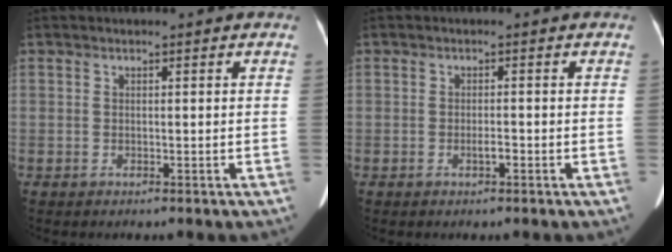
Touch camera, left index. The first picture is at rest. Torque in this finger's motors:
{"motor_torque": [0.00, 0.00, 0.00, 0.00]}